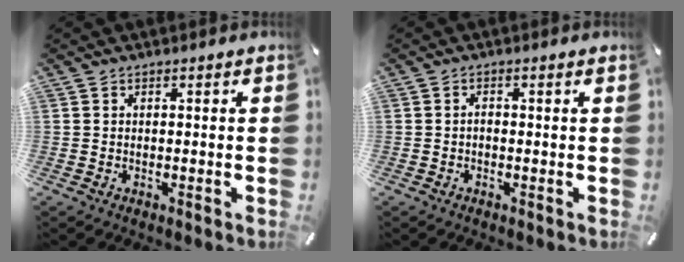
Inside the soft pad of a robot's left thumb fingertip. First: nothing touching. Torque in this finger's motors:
{"motor_torque": [-0.29, 0.20, 0.14, -0.02, 0.05]}